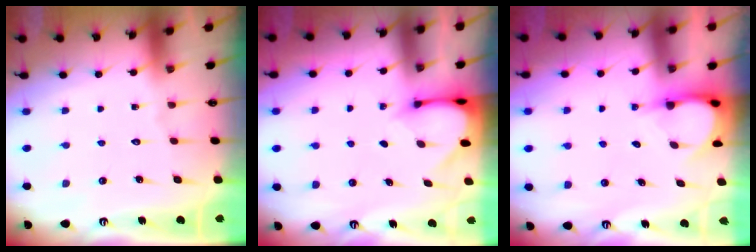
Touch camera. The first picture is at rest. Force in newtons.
{"total": 2.9, "press": 2.9, "slide": 0.2}
{"total": 3.9, "press": 3.9, "slide": 0.2}